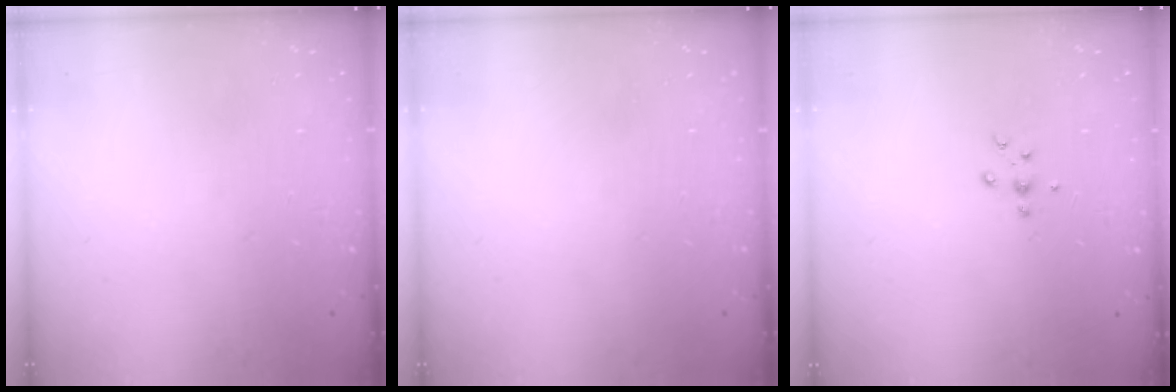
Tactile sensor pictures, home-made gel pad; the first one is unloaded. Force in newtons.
{"total": 0.0}
{"total": 3.8, "press": 3.8, "slide": 0.2}